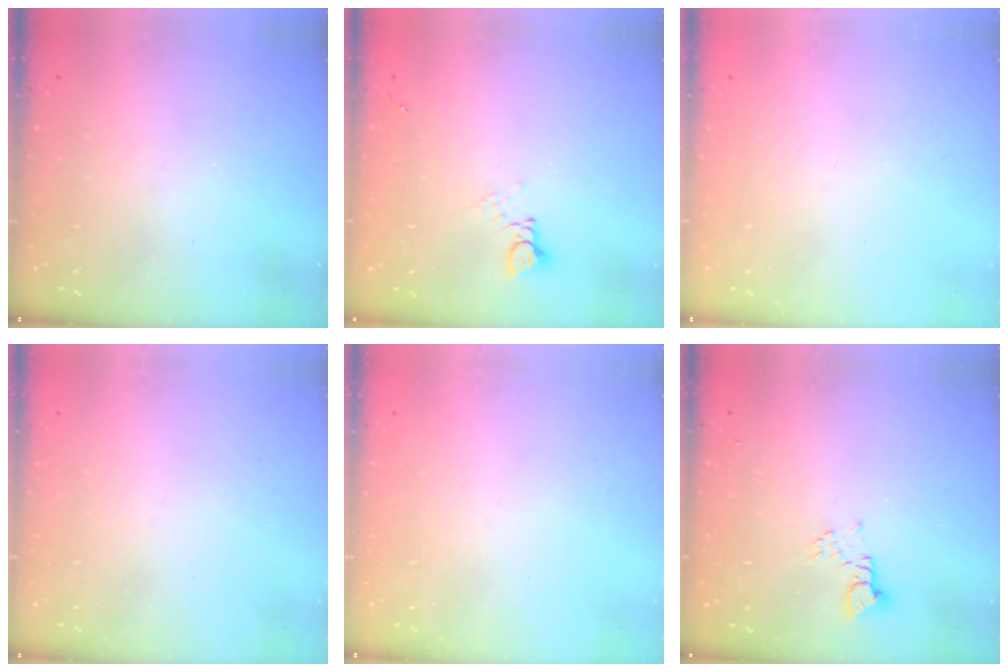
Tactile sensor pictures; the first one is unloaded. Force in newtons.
{"total": 2.9, "press": 2.9, "slide": 0.2}
{"total": 0.0}
{"total": 0.0}
{"total": 0.0}
{"total": 2.2, "press": 2.2, "slide": 0.1}